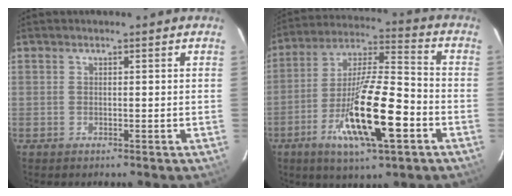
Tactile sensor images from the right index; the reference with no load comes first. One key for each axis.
{"total": 18.1, "fx": -7.1, "fy": 3.9, "fz": 16.2, "tx": -0.307, "ty": -0.012, "tz": -0.129}